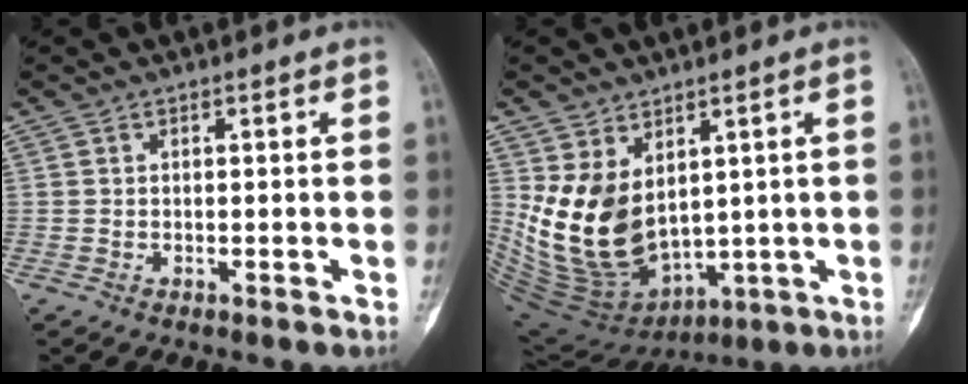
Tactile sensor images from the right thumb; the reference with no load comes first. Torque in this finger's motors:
{"motor_torque": [1.61, 1.24, 0.58, -0.87, -0.02]}